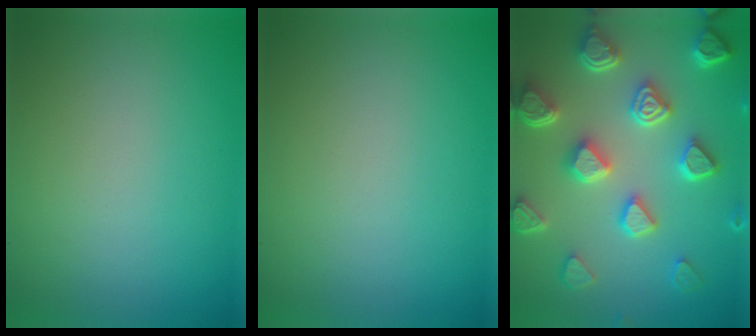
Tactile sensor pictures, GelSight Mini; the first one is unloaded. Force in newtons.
{"total": 0.0}
{"total": 7.2, "press": 5.8, "slide": 4.4}